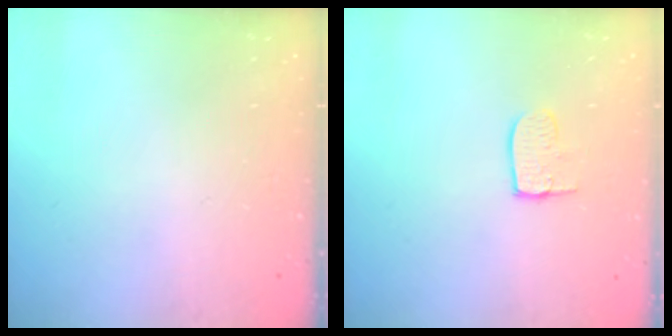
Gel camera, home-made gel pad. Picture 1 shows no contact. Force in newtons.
{"total": 7.7, "press": 7.7, "slide": 0.6}